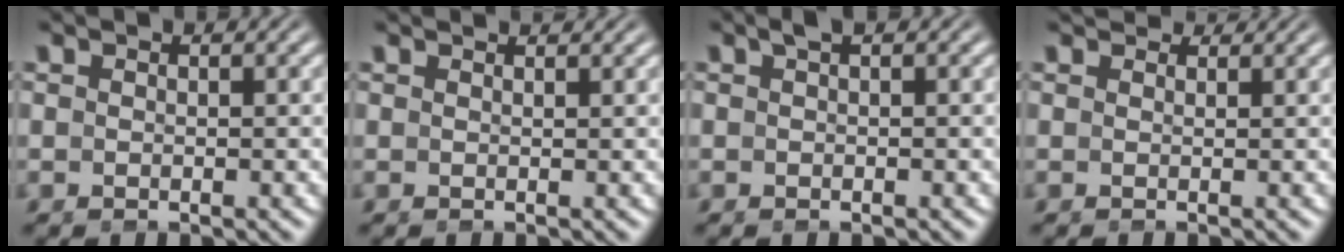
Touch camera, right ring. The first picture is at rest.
{"total": 1.1, "force": [0.9, -0.5, 0.0], "torque": [0.010, -0.001, 0.020]}
{"total": 0.9, "force": [0.2, 0.0, 0.9], "torque": [-0.014, 0.009, 0.000]}
{"total": 2.0, "force": [1.9, -0.1, 0.6], "torque": [0.004, 0.005, 0.031]}